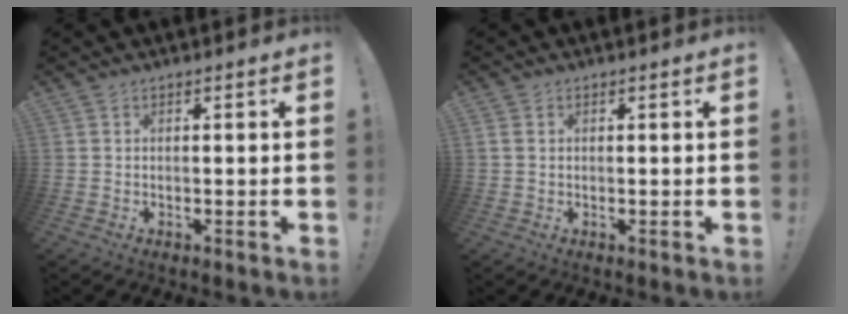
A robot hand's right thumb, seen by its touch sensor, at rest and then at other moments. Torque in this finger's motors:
{"motor_torque": [-0.04, -0.12, -0.02, -0.04, 0.01]}